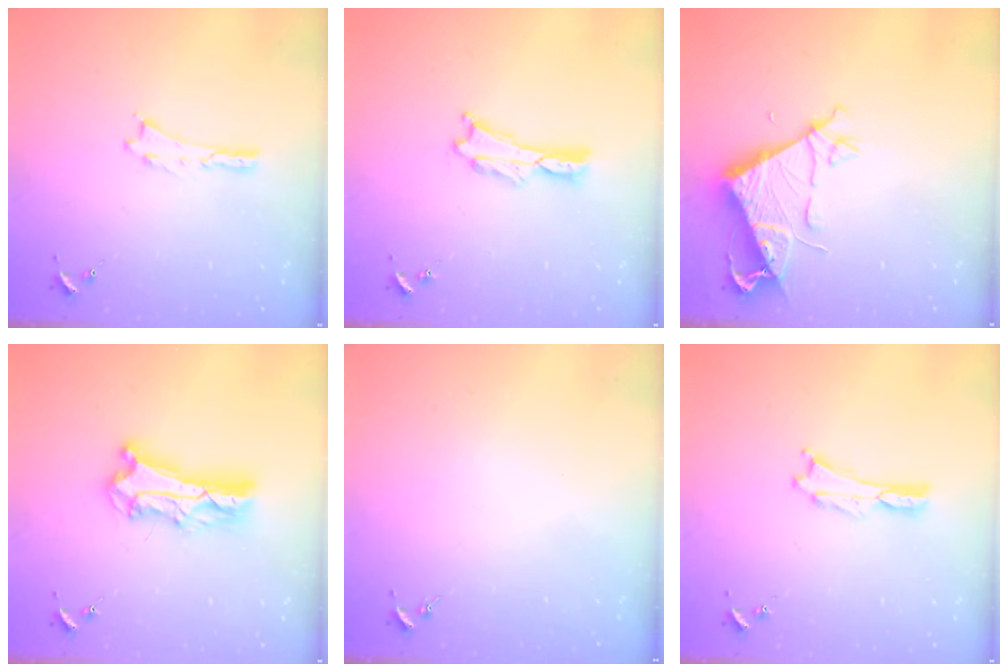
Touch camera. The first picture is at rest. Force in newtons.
{"total": 0.8, "press": 0.7, "slide": 0.2}
{"total": 7.1, "press": 7.1, "slide": 0.6}
{"total": 9.6, "press": 9.6, "slide": 0.9}
{"total": 0.0}
{"total": 0.0}